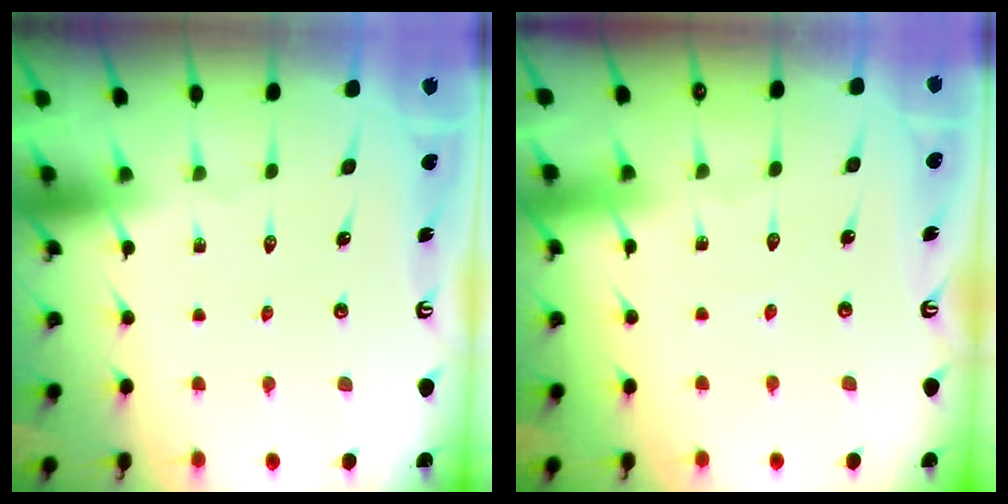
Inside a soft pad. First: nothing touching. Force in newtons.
{"total": 3.4, "press": 3.4, "slide": 0.3}